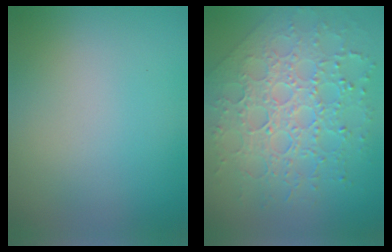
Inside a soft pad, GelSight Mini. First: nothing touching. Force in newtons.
{"total": 8.0, "press": 5.8, "slide": 5.5}